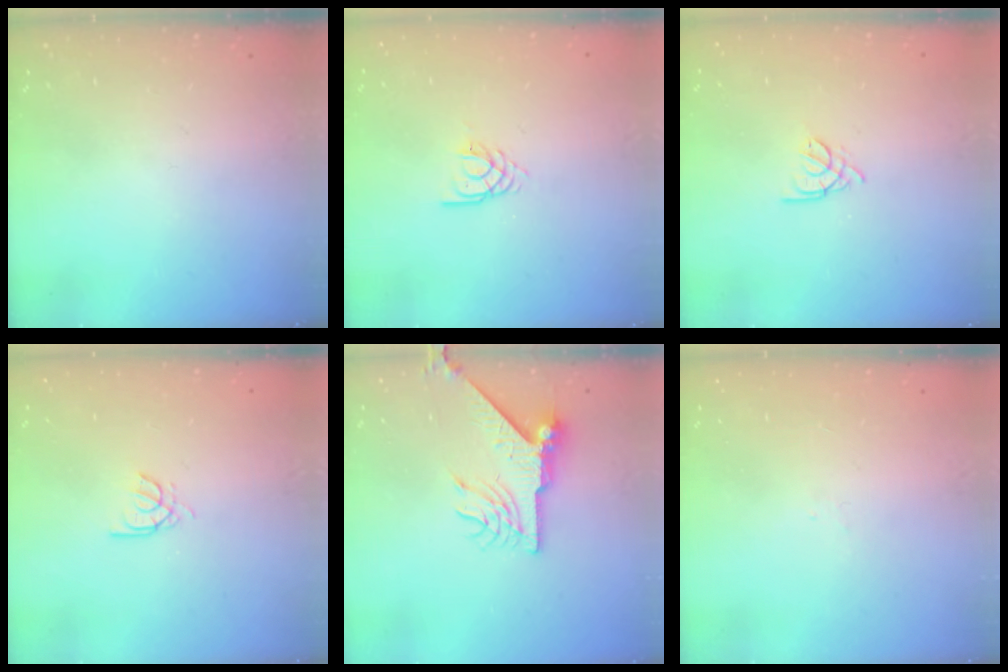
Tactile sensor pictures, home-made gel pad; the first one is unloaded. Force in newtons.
{"total": 2.1, "press": 2.1, "slide": 0.3}
{"total": 1.8, "press": 1.7, "slide": 0.5}
{"total": 3.0, "press": 3.0, "slide": 0.5}
{"total": 8.5, "press": 8.4, "slide": 1.0}
{"total": 1.6, "press": 1.5, "slide": 0.4}